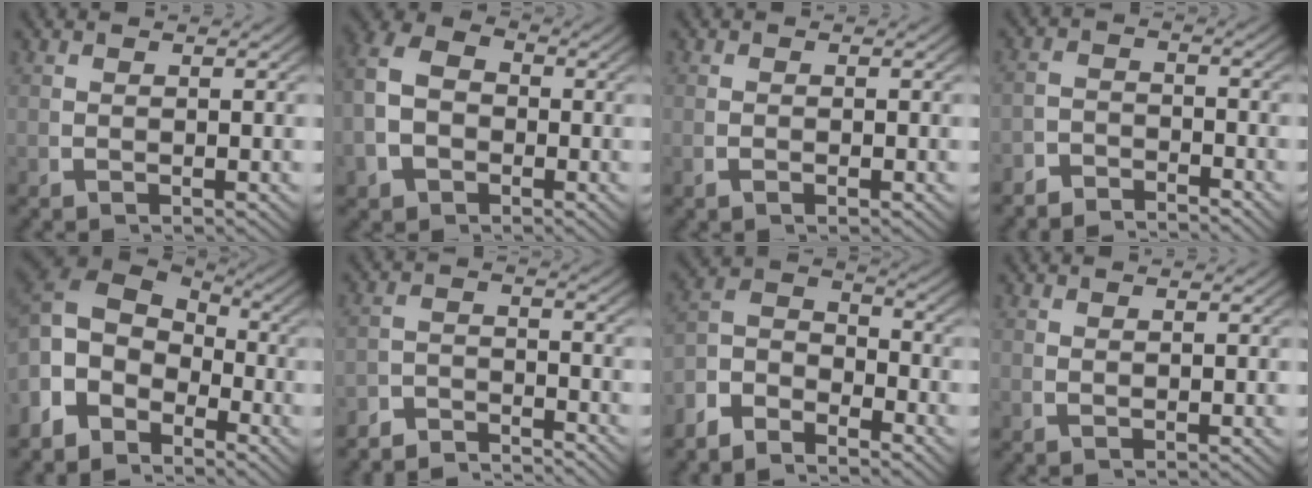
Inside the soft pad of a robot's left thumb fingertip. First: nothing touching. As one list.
[{"total": 6.6, "force": [-0.1, 5.3, 3.9], "torque": [-0.087, -0.007, 0.000]}, {"total": 0.5, "force": [-0.2, 0.1, 0.5], "torque": [-0.010, 0.000, -0.005]}, {"total": 3.4, "force": [-3.3, 0.6, -0.1], "torque": [0.012, -0.010, -0.062]}, {"total": 8.9, "force": [1.0, 6.3, 6.1], "torque": [-0.131, -0.014, 0.021]}, {"total": 4.4, "force": [-4.4, 0.6, 0.3], "torque": [0.009, -0.013, -0.080]}, {"total": 6.0, "force": [-0.9, 4.5, 3.9], "torque": [-0.064, -0.004, -0.032]}, {"total": 0.6, "force": [0.6, -0.1, 0.2], "torque": [-0.002, 0.002, 0.015]}]